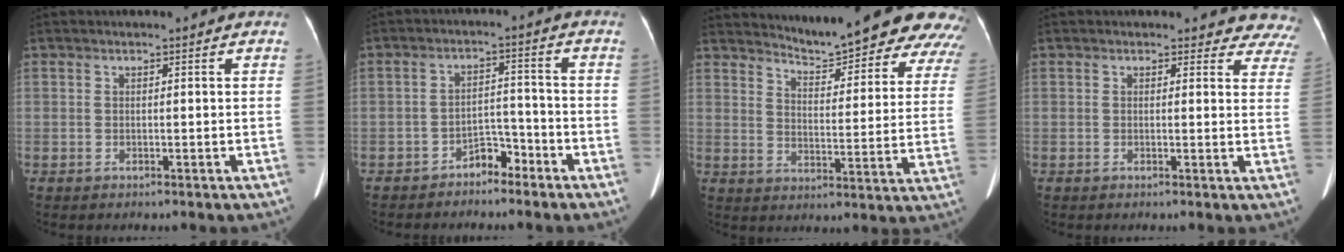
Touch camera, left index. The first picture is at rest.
{"total": 4.0, "force": [-3.2, 1.7, 1.7], "torque": [-0.026, 0.011, -0.054]}
{"total": 18.7, "force": [17.8, 2.4, 5.3], "torque": [-0.049, -0.073, 0.208]}
{"total": 7.6, "force": [7.0, 3.0, -0.4], "torque": [0.063, -0.018, 0.030]}